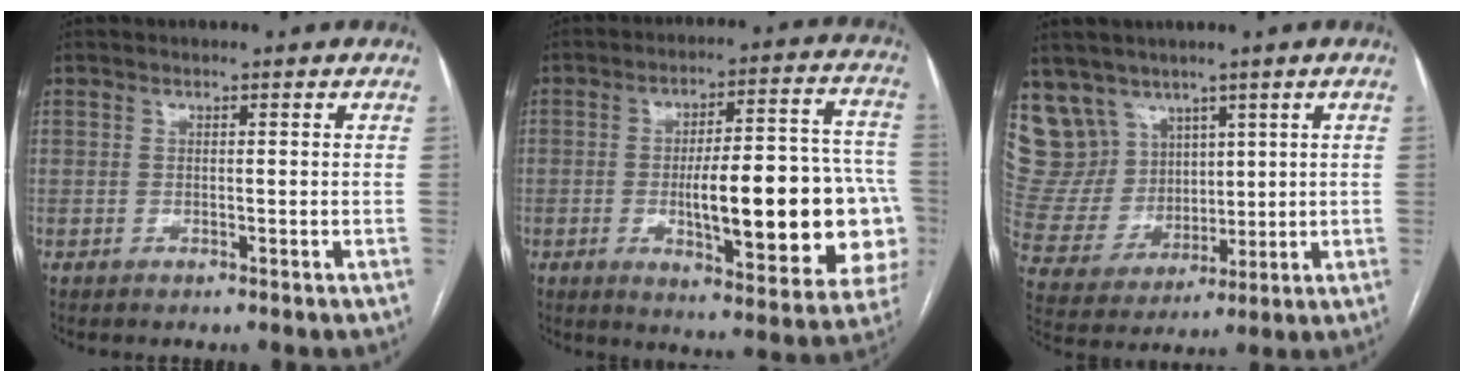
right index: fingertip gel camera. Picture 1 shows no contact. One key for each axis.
{"total": 23.5, "fx": -3.7, "fy": 5.8, "fz": 22.5, "tx": -0.239, "ty": 0.026, "tz": -0.033}
{"total": 10.7, "fx": 7.3, "fy": 7.8, "fz": 0.8, "tx": -0.034, "ty": 0.037, "tz": 0.165}